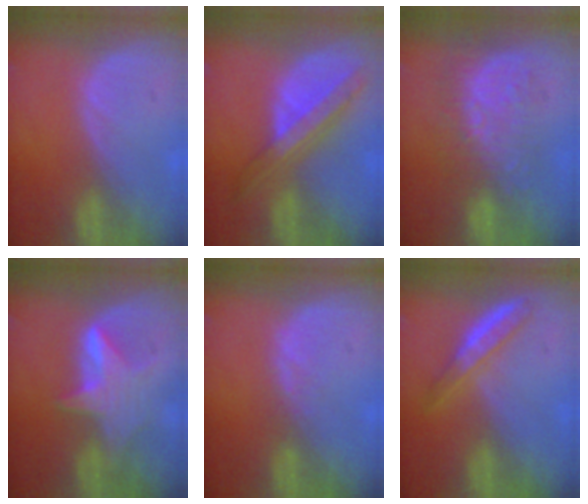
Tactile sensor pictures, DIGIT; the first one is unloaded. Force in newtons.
{"total": 8.5, "press": 7.3, "slide": 4.4}
{"total": 10.0, "press": 8.7, "slide": 4.8}
{"total": 6.0, "press": 5.8, "slide": 1.4}
{"total": 1.0, "press": 1.0, "slide": 0.2}
{"total": 4.9, "press": 4.5, "slide": 1.9}